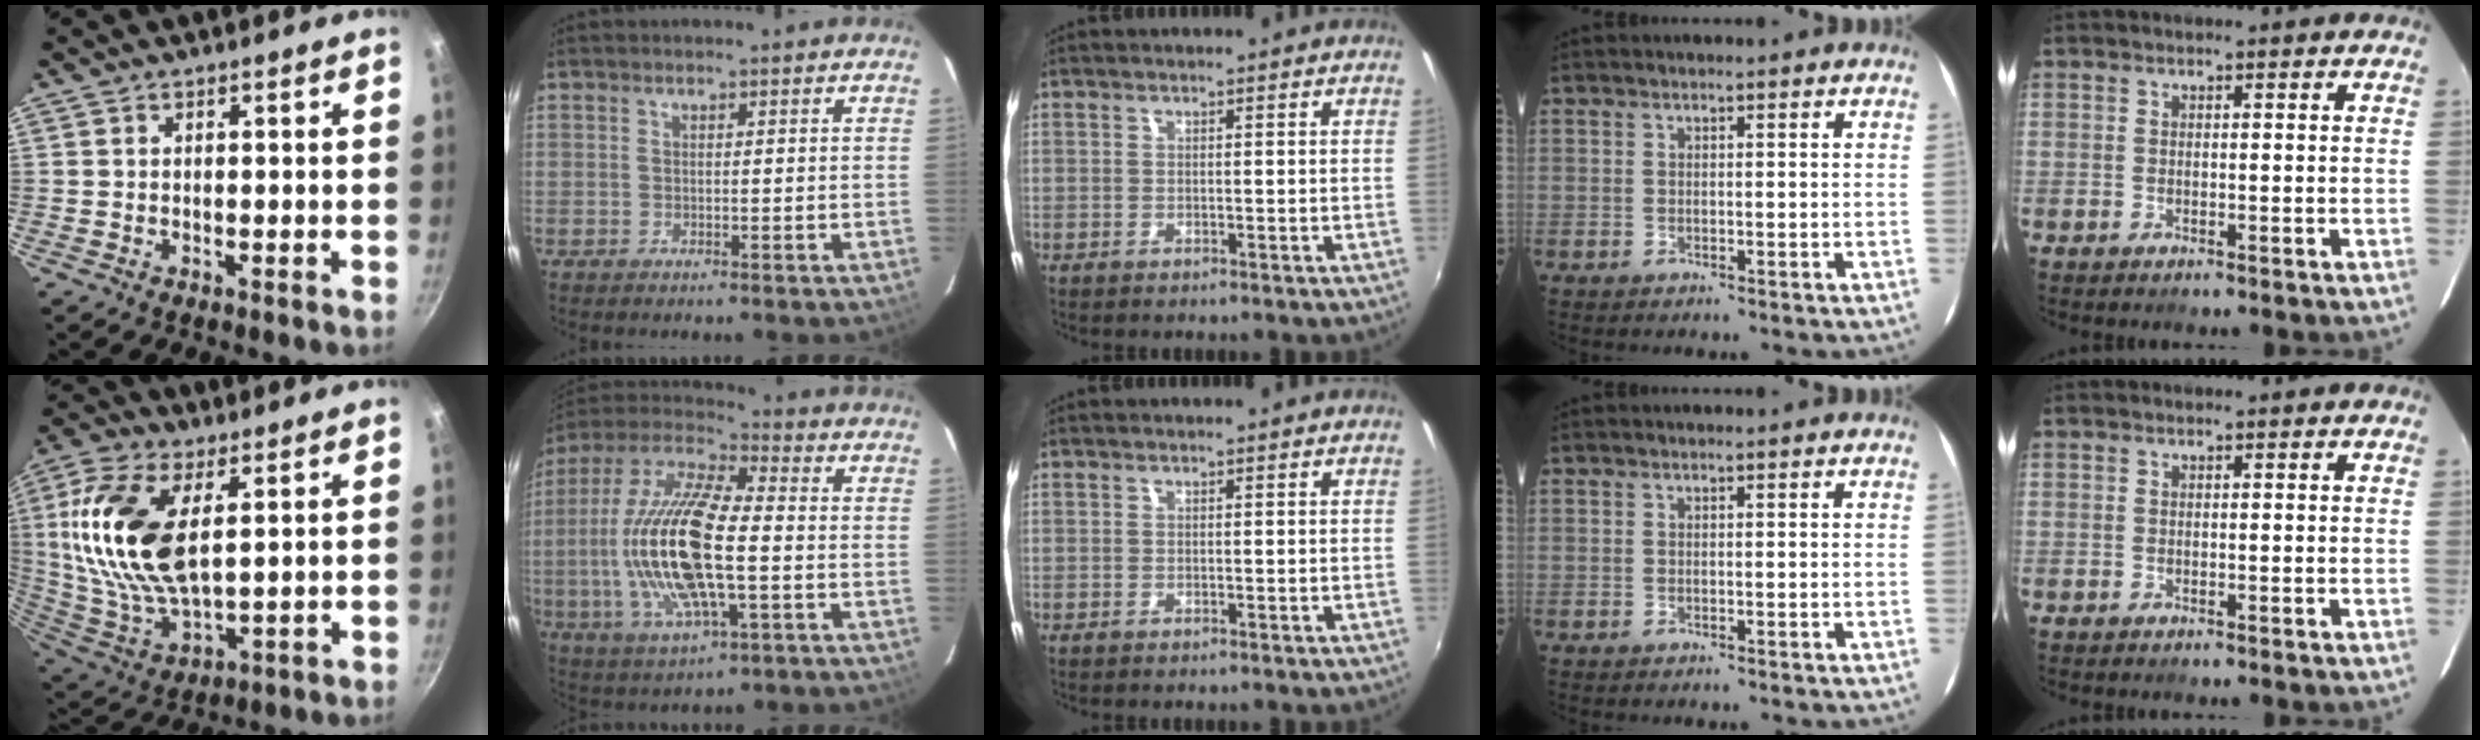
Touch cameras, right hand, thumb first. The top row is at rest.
{"thumb": {"total": 19.7, "force": [4.9, 9.9, 16.3], "torque": [-0.324, -0.019, 0.097]}, "index": {"total": 21.4, "force": [-2.6, 7.3, 19.9], "torque": [-0.399, -0.006, -0.054]}}